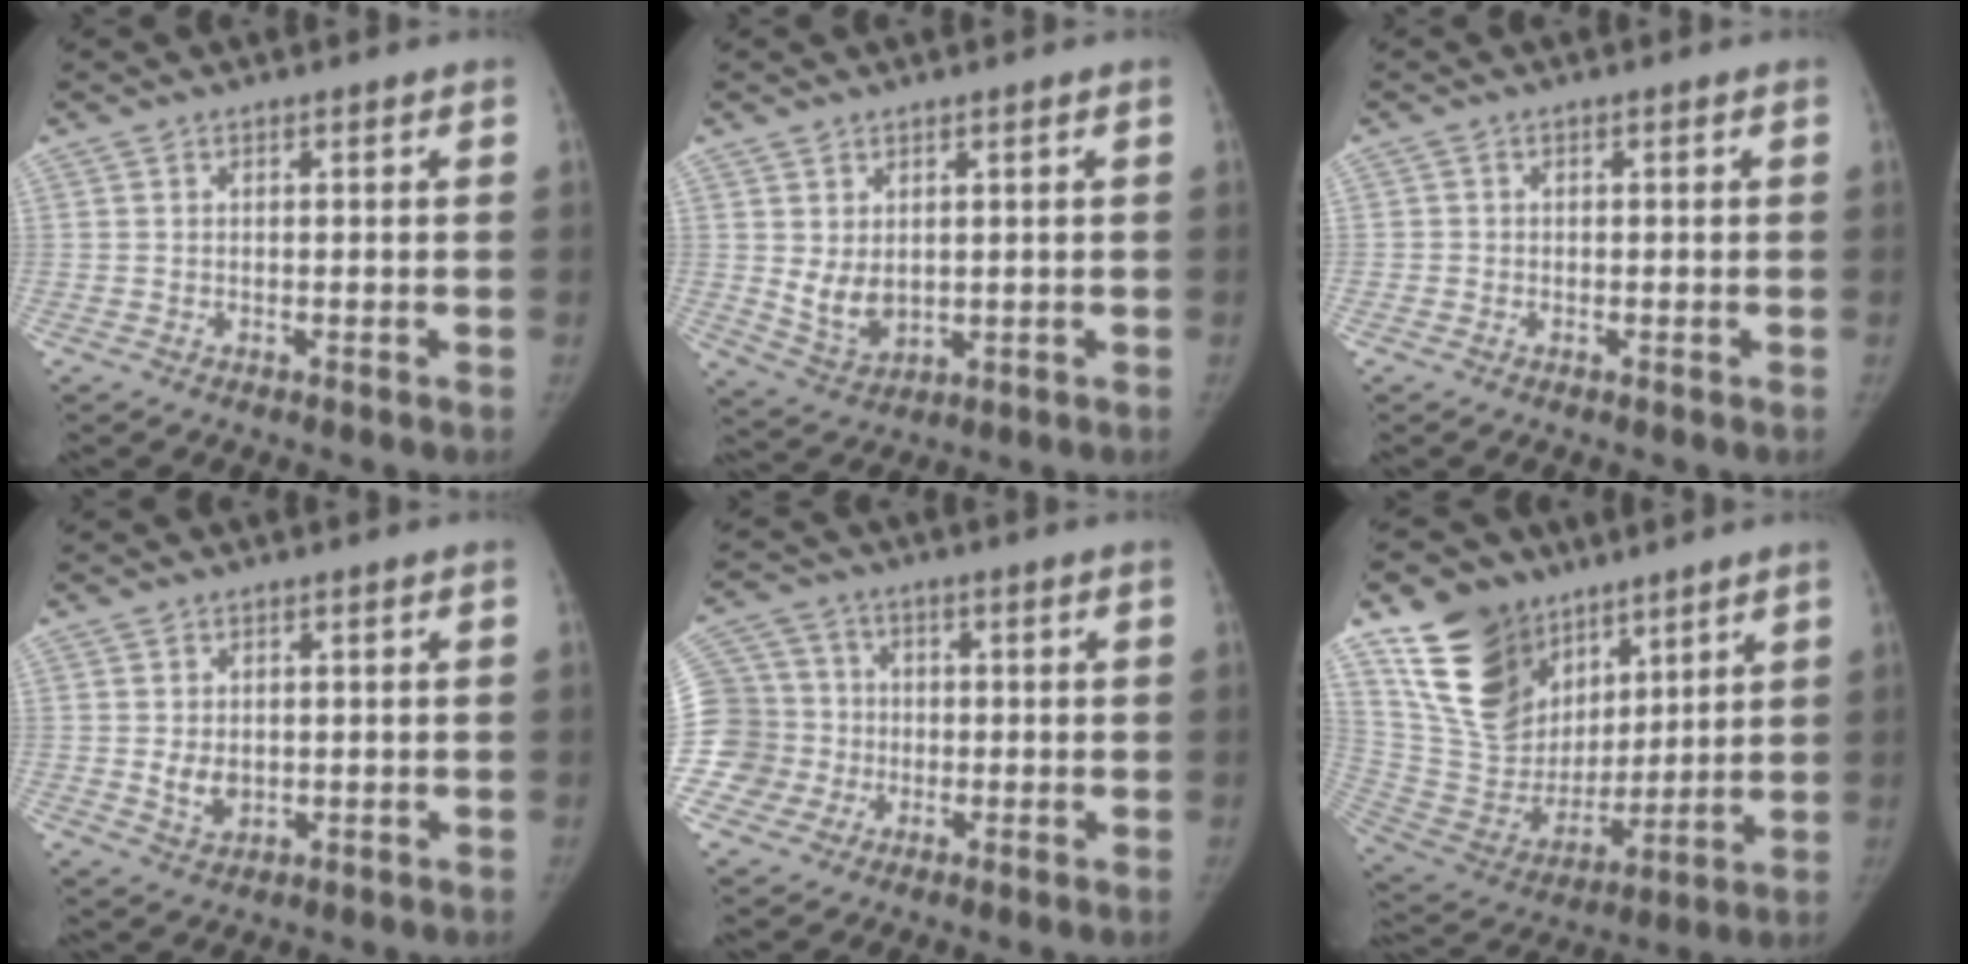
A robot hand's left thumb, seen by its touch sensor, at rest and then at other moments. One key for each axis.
{"total": 5.4, "fx": 0.8, "fy": 3.8, "fz": 3.7, "tx": -0.056, "ty": -0.025, "tz": 0.034}
{"total": 0.7, "fx": -0.2, "fy": 0.7, "fz": 0.0, "tx": 0.005, "ty": 0.005, "tz": -0.006}
{"total": 3.4, "fx": 0.0, "fy": 2.6, "fz": 2.2, "tx": -0.029, "ty": -0.015, "tz": 0.008}
{"total": 11.5, "fx": -1.4, "fy": 11.3, "fz": 1.6, "tx": -0.011, "ty": 0.034, "tz": -0.021}
{"total": 22.8, "fx": 12.7, "fy": 15.4, "fz": 10.9, "tx": -0.162, "ty": -0.050, "tz": 0.245}